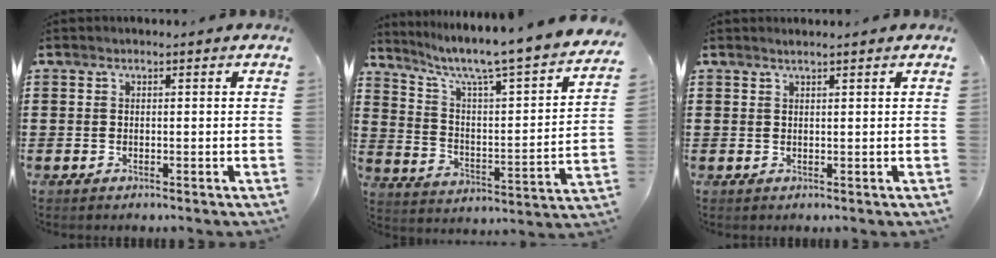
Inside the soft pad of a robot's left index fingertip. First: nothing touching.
{"total": 5.5, "force": [4.5, -0.2, 3.1], "torque": [-0.082, -0.051, 0.064]}
{"total": 0.9, "force": [0.8, -0.1, 0.4], "torque": [-0.007, -0.001, 0.016]}